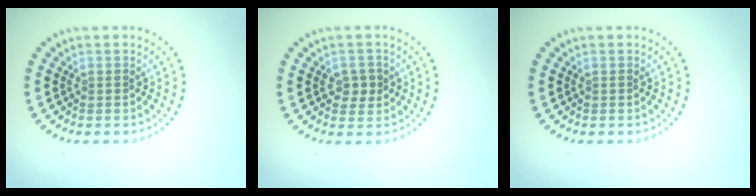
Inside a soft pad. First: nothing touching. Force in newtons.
{"total": 1.9, "press": 1.8, "slide": 0.4}
{"total": 0.0}